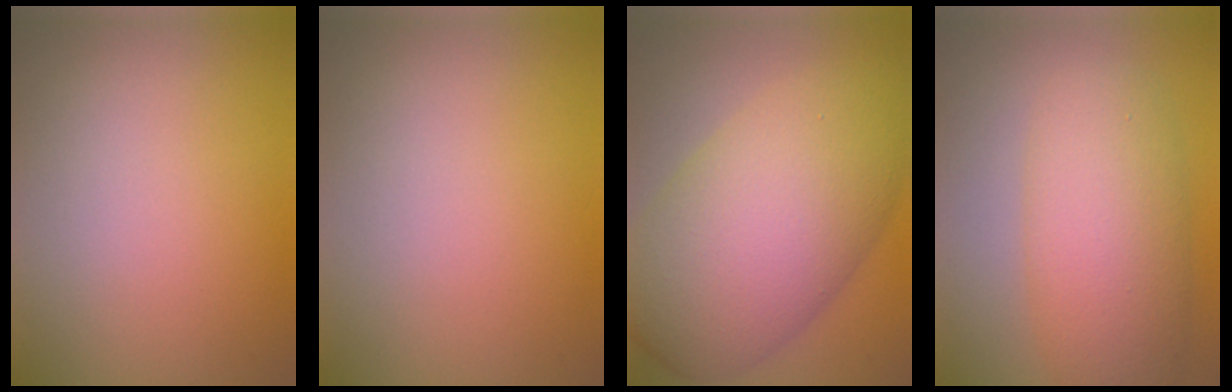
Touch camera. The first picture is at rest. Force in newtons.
{"total": 0.0}
{"total": 12.2, "press": 12.2, "slide": 0.3}
{"total": 6.9, "press": 6.8, "slide": 0.3}